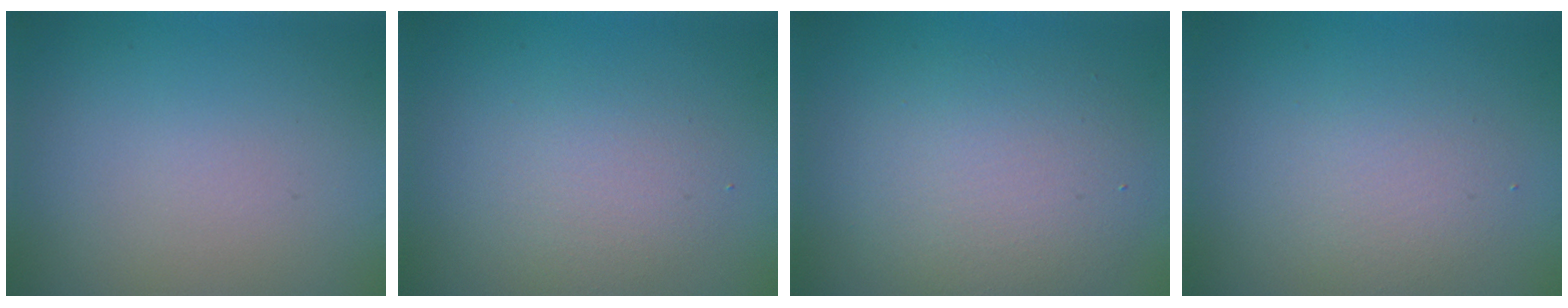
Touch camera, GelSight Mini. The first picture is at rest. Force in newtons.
{"total": 2.3, "press": 2.3, "slide": 0.2}
{"total": 4.8, "press": 4.8, "slide": 0.1}
{"total": 2.5, "press": 2.5, "slide": 0.1}